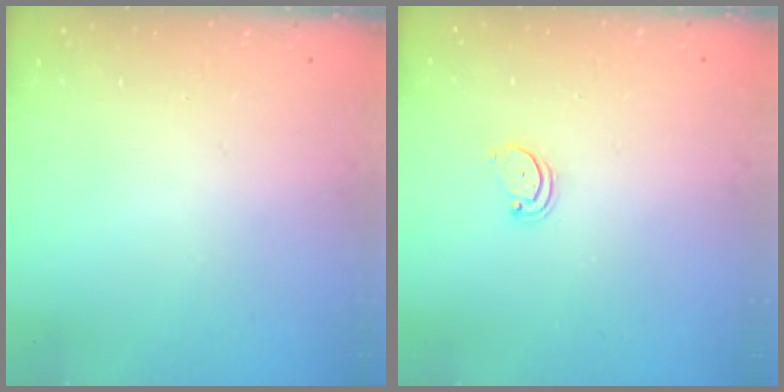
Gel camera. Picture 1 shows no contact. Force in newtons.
{"total": 2.2, "press": 2.2, "slide": 0.2}